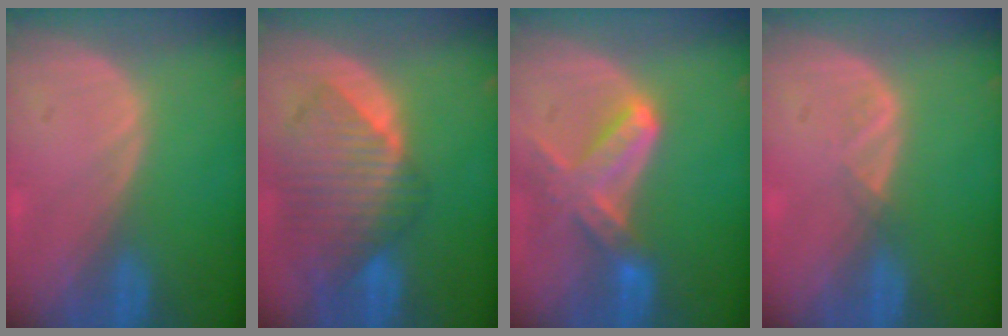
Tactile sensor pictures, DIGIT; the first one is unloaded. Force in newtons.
{"total": 10.3, "press": 8.8, "slide": 5.3}
{"total": 7.4, "press": 6.7, "slide": 3.2}
{"total": 1.3, "press": 1.2, "slide": 0.7}